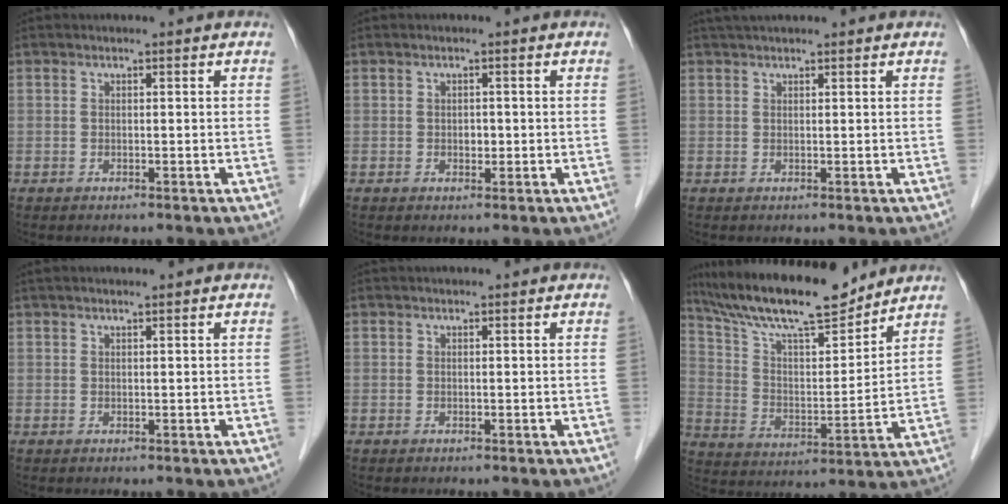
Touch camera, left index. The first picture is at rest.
{"total": 1.1, "force": [-0.1, 0.8, 0.7], "torque": [-0.012, 0.001, -0.001]}
{"total": 3.0, "force": [2.7, 0.4, 1.3], "torque": [-0.019, 0.030, 0.047]}
{"total": 2.7, "force": [2.3, 0.1, 1.4], "torque": [-0.016, 0.027, 0.039]}
{"total": 0.8, "force": [0.8, 0.1, 0.2], "torque": [-0.007, 0.019, 0.017]}
{"total": 17.7, "force": [15.2, 2.6, 8.7], "torque": [-0.158, 0.010, 0.267]}